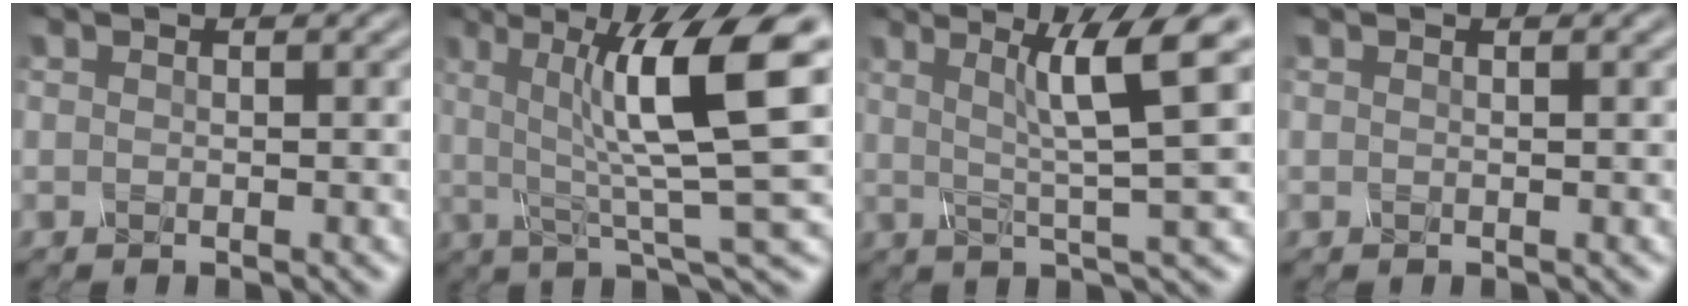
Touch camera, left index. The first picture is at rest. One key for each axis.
{"total": 10.6, "fx": 2.1, "fy": 2.0, "fz": 10.2, "tx": -0.149, "ty": 0.004, "tz": 0.037}
{"total": 7.6, "fx": 2.5, "fy": 0.7, "fz": 7.1, "tx": -0.112, "ty": 0.015, "tz": 0.044}
{"total": 0.5, "fx": 0.2, "fy": 0.2, "fz": 0.5, "tx": -0.001, "ty": 0.005, "tz": 0.000}